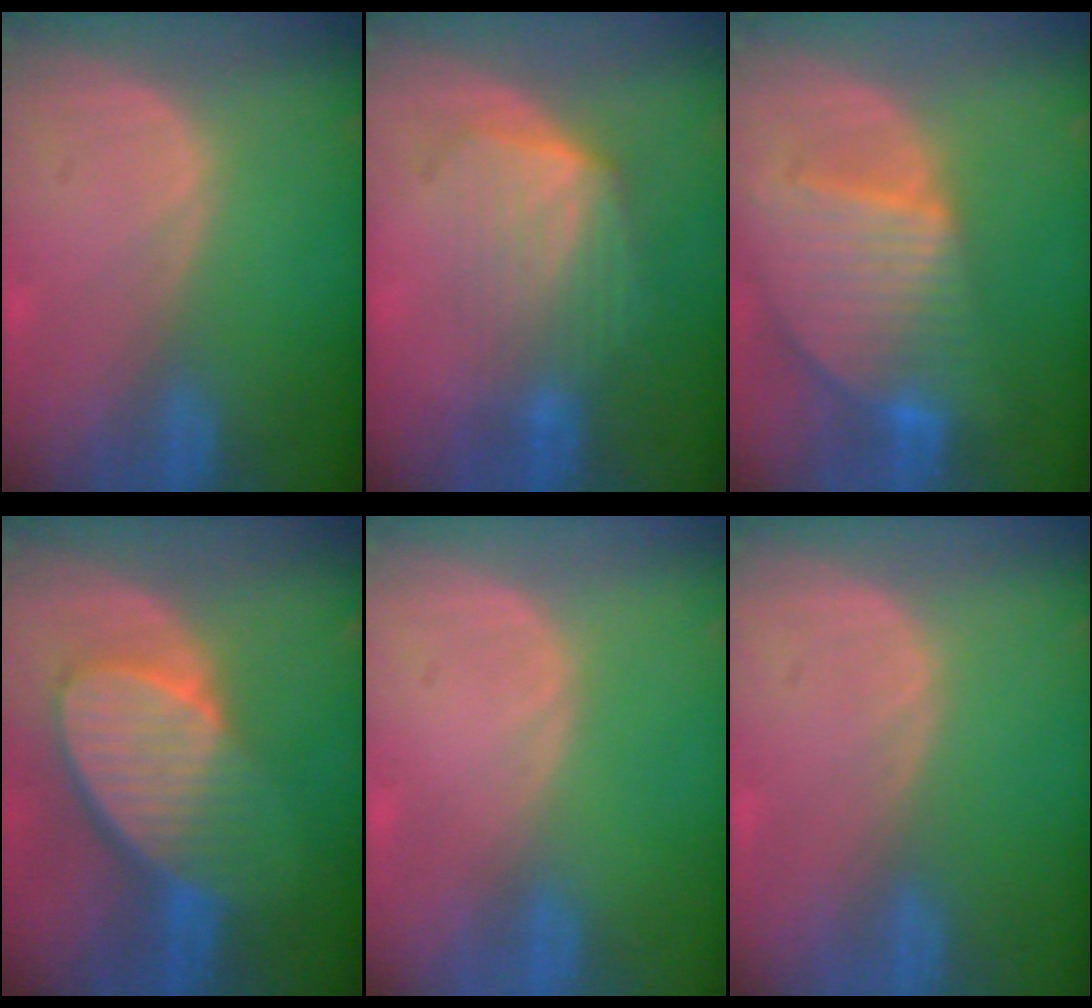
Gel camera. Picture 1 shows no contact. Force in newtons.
{"total": 7.2, "press": 6.5, "slide": 3.1}
{"total": 9.5, "press": 8.2, "slide": 4.8}
{"total": 9.4, "press": 8.3, "slide": 4.4}
{"total": 0.0}
{"total": 0.0}